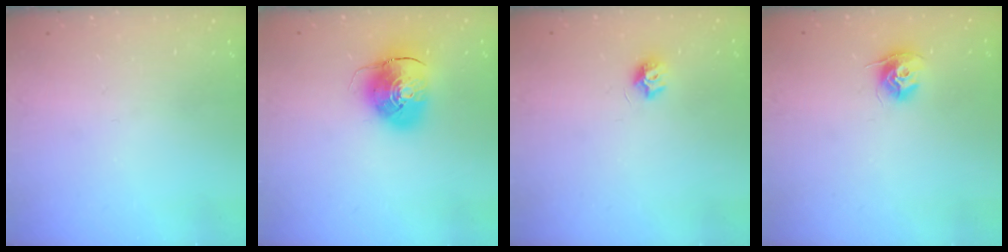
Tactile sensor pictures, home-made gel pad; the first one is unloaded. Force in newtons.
{"total": 10.0, "press": 9.8, "slide": 1.6}
{"total": 6.8, "press": 6.8, "slide": 0.5}
{"total": 9.7, "press": 9.7, "slide": 0.5}